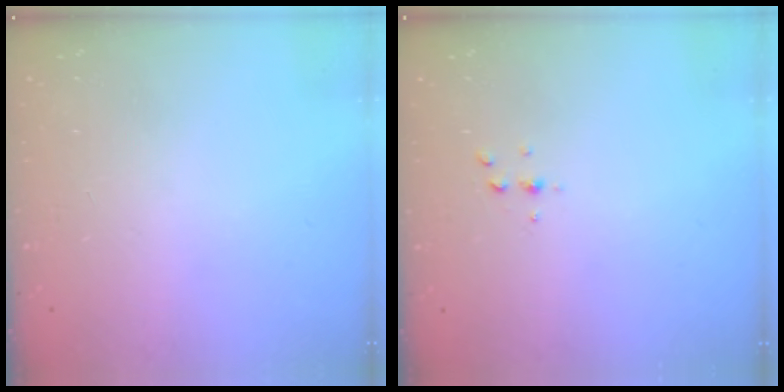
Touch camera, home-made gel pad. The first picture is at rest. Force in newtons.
{"total": 2.5, "press": 2.4, "slide": 0.2}